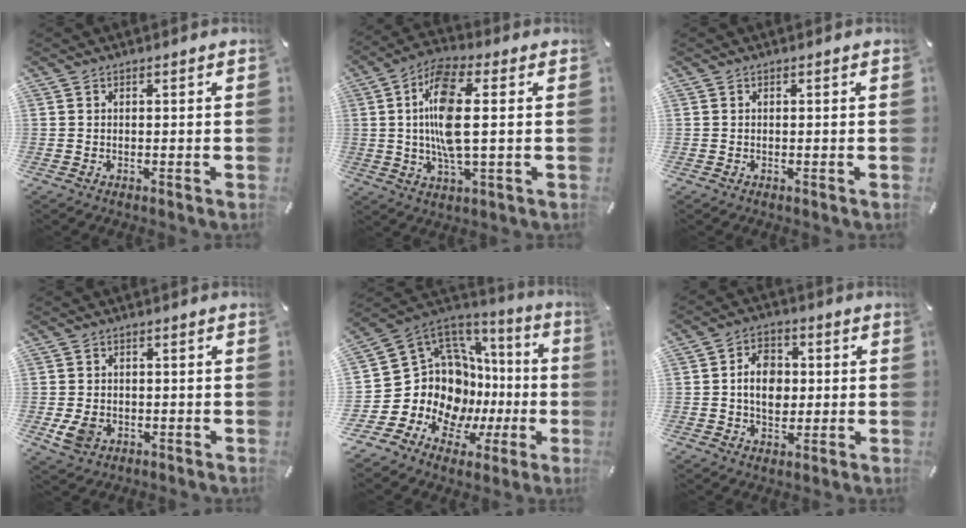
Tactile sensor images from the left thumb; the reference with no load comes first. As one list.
[{"total": 12.8, "force": [0.9, 4.2, 12.0], "torque": [-0.248, -0.005, 0.013]}, {"total": 0.0}, {"total": 4.9, "force": [-1.1, 3.8, 2.8], "torque": [-0.058, -0.003, -0.021]}, {"total": 17.7, "force": [0.3, 15.2, 9.2], "torque": [-0.169, -0.060, 0.051]}, {"total": 8.5, "force": [0.2, 6.6, 5.4], "torque": [-0.090, 0.007, 0.001]}]